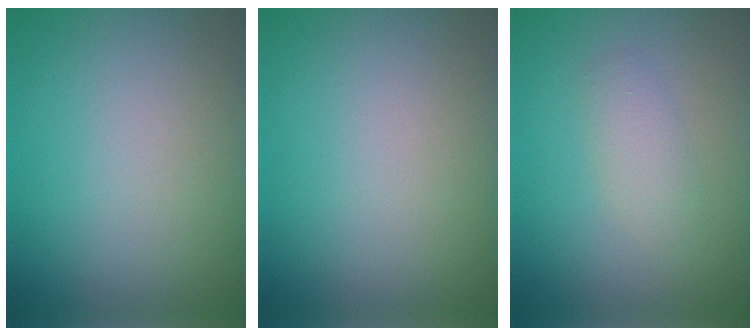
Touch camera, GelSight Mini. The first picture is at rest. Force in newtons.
{"total": 0.0}
{"total": 2.4, "press": 2.4, "slide": 0.2}